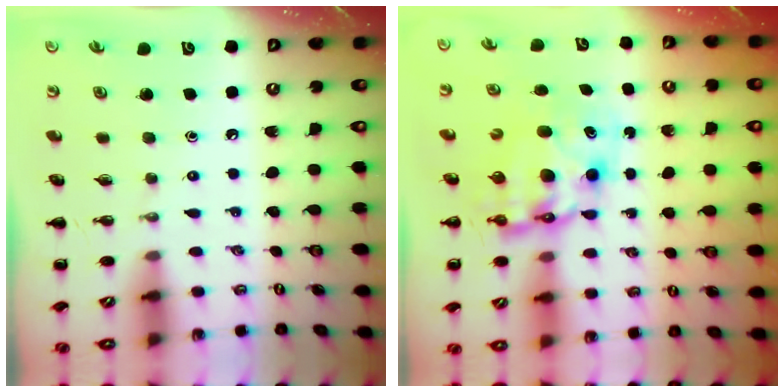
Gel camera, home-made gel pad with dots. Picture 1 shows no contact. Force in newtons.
{"total": 7.8, "press": 7.5, "slide": 2.2}